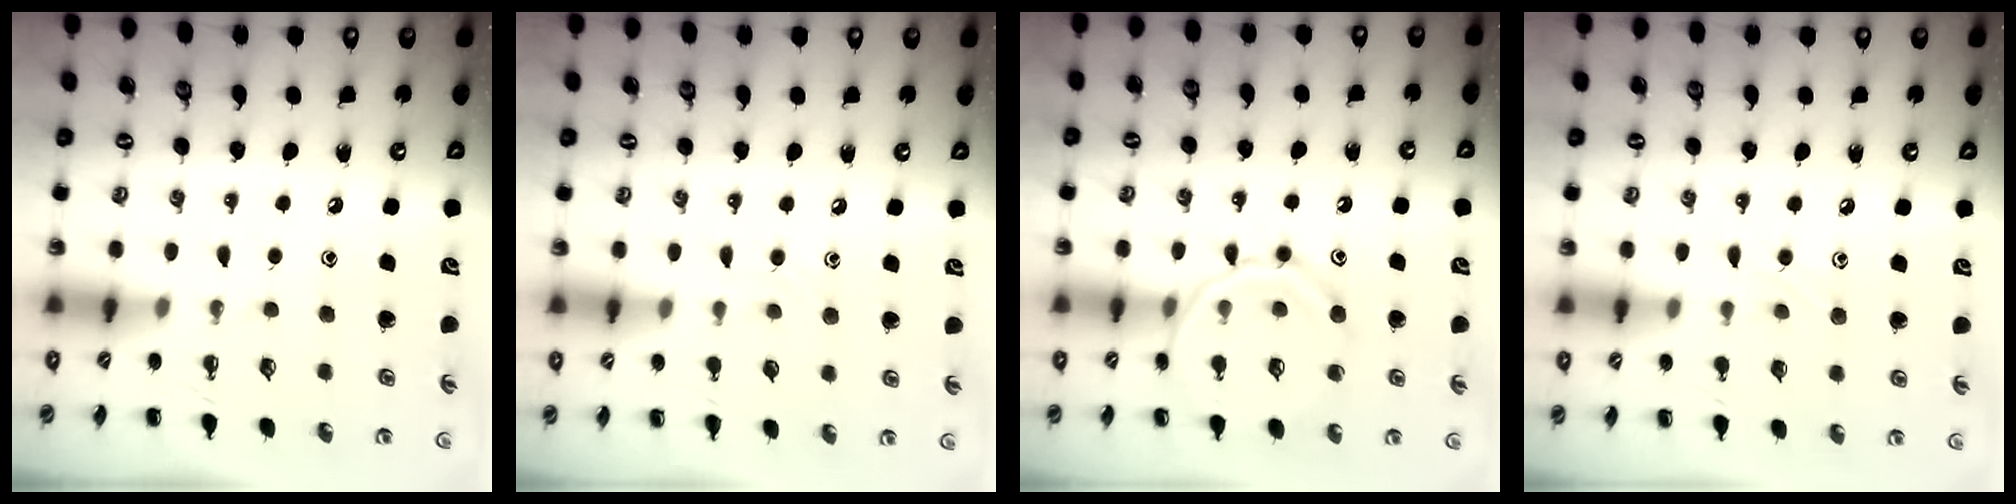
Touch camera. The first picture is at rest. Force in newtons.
{"total": 2.0, "press": 2.0, "slide": 0.6}
{"total": 14.0, "press": 14.0, "slide": 1.6}
{"total": 4.3, "press": 4.2, "slide": 1.3}